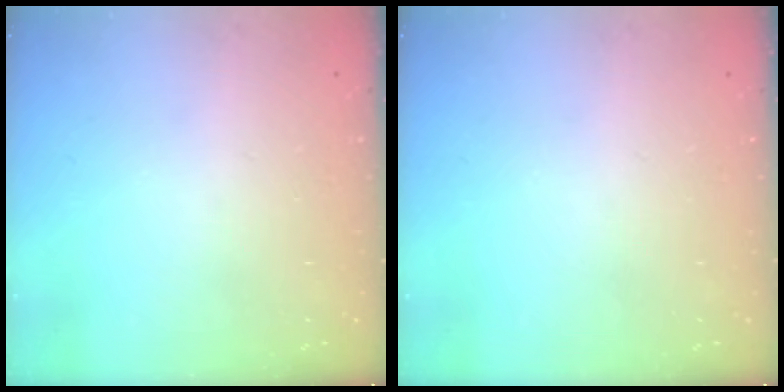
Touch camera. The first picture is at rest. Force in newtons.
{"total": 0.0}